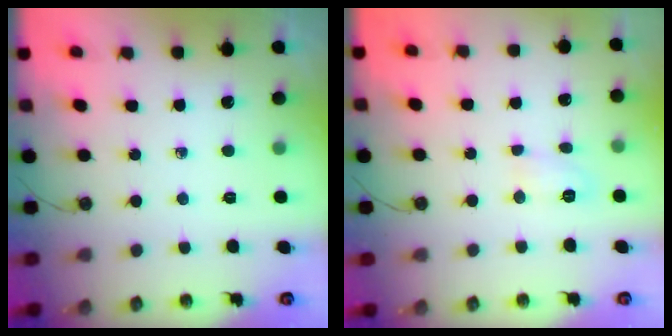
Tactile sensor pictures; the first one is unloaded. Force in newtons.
{"total": 5.1, "press": 5.0, "slide": 0.8}